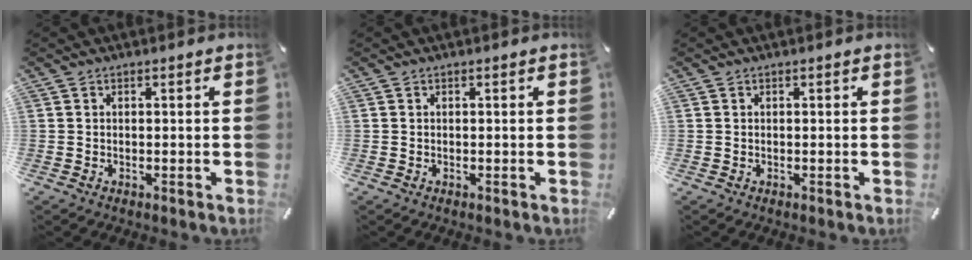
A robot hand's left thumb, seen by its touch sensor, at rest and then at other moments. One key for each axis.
{"total": 0.0}
{"total": 0.0}